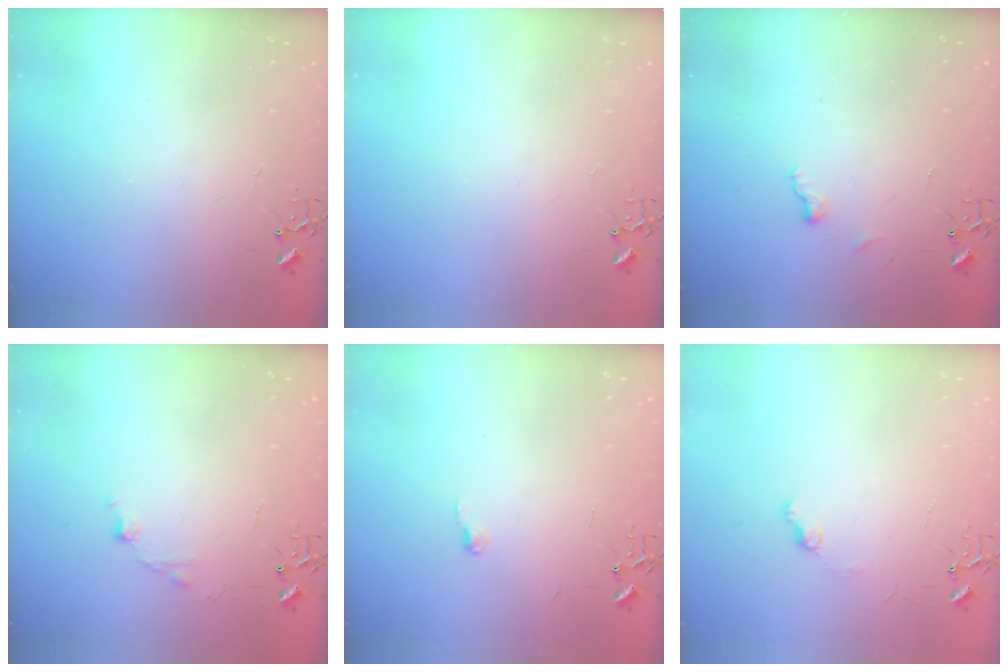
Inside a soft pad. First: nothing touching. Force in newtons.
{"total": 0.0}
{"total": 5.5, "press": 5.5, "slide": 0.6}
{"total": 6.7, "press": 6.7, "slide": 0.9}
{"total": 4.4, "press": 4.4, "slide": 0.4}
{"total": 5.8, "press": 5.7, "slide": 0.6}